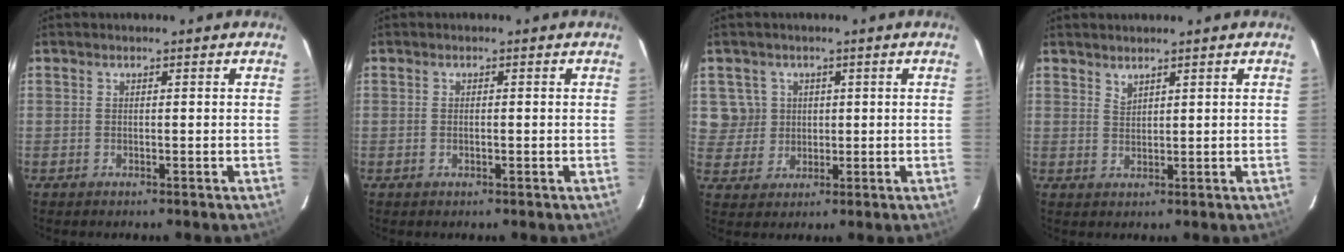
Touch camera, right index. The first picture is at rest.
{"total": 0.7, "force": [-0.1, 0.3, 0.7], "torque": [-0.012, 0.002, -0.004]}
{"total": 5.5, "force": [1.3, 5.3, 0.5], "torque": [-0.003, 0.013, 0.031]}
{"total": 1.5, "force": [1.5, 0.3, 0.4], "torque": [-0.005, 0.001, 0.027]}